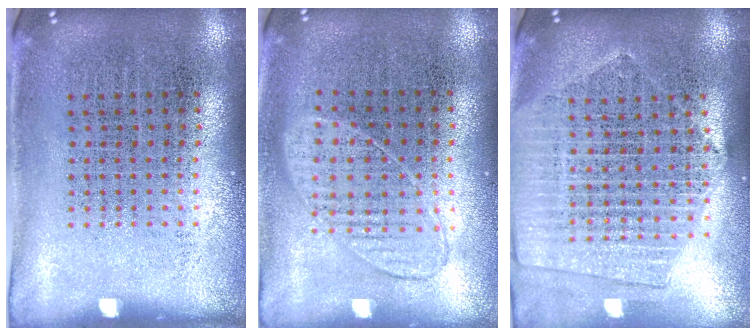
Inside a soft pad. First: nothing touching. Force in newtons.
{"total": 1.0, "press": 0.9, "slide": 0.4}
{"total": 1.9, "press": 1.8, "slide": 0.8}